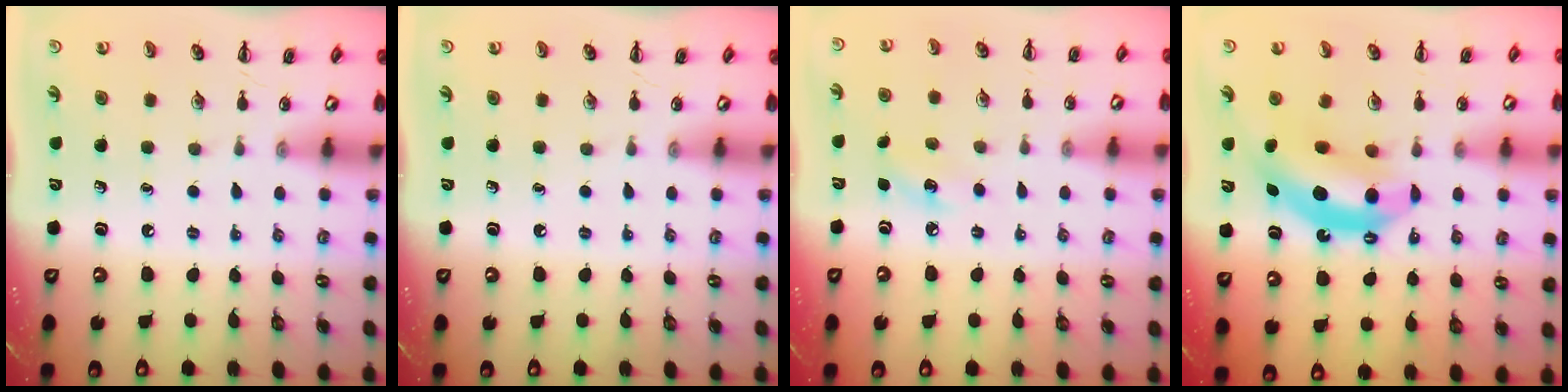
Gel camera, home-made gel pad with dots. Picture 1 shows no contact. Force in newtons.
{"total": 0.0}
{"total": 6.3, "press": 6.1, "slide": 1.6}
{"total": 11.4, "press": 10.9, "slide": 3.2}